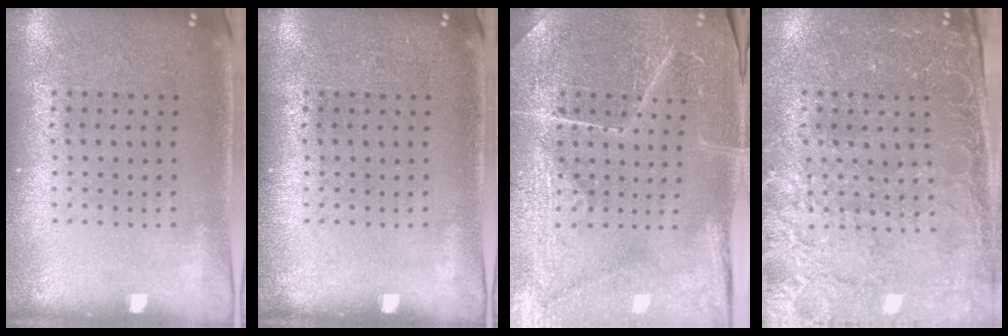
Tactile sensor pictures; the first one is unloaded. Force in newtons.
{"total": 0.0}
{"total": 4.0, "press": 3.9, "slide": 1.1}
{"total": 3.1, "press": 2.9, "slide": 1.0}